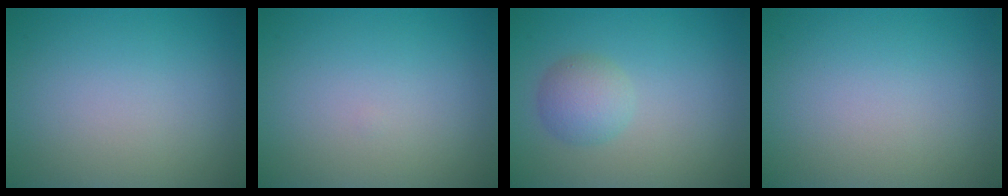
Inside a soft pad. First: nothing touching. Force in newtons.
{"total": 0.0}
{"total": 2.6, "press": 2.6, "slide": 0.1}
{"total": 0.0}